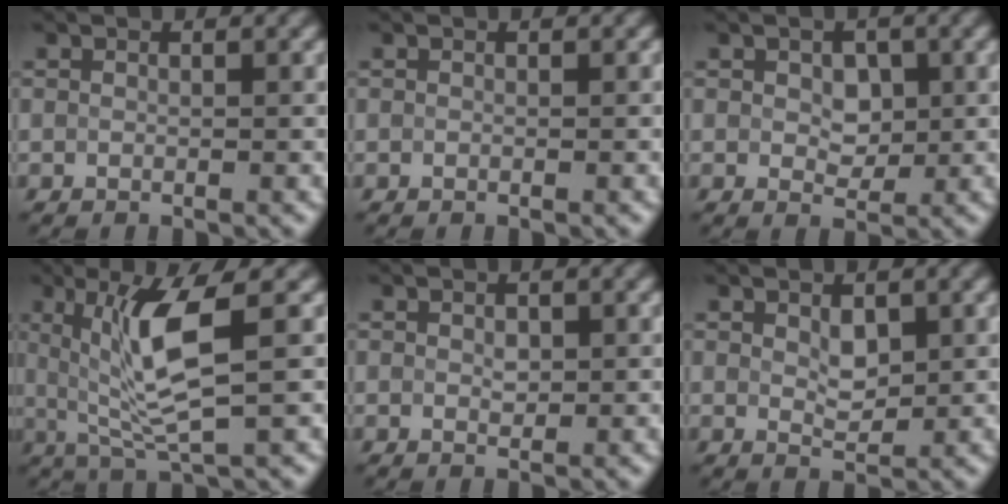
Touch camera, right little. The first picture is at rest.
{"total": 0.0}
{"total": 2.4, "force": [0.4, 1.6, 1.8], "torque": [-0.031, -0.001, 0.007]}
{"total": 6.1, "force": [1.3, 1.0, 5.9], "torque": [-0.123, -0.001, 0.030]}
{"total": 0.8, "force": [0.2, 0.5, 0.6], "torque": [-0.012, 0.000, 0.004]}
{"total": 1.9, "force": [0.6, 1.0, 1.5], "torque": [-0.028, -0.003, 0.014]}